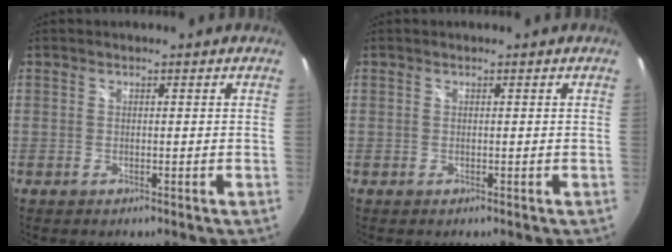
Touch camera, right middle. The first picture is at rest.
{"total": 0.0}